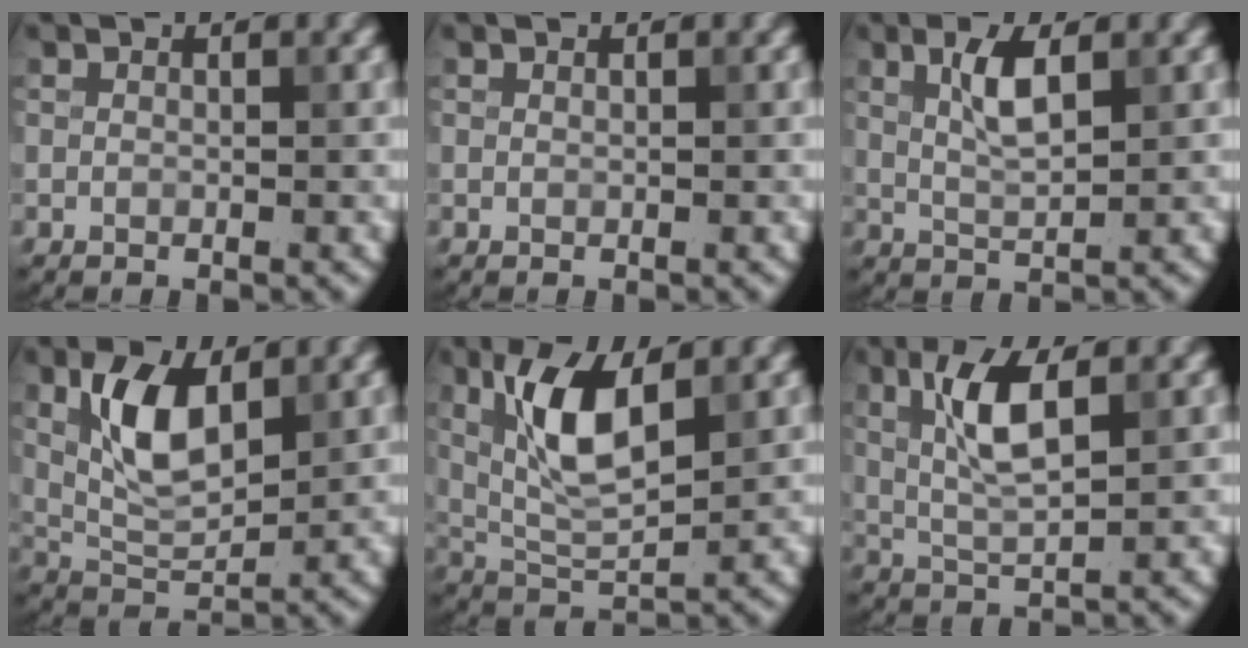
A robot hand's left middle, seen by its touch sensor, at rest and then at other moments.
{"total": 0.0}
{"total": 3.4, "force": [1.2, 1.0, 3.0], "torque": [-0.060, 0.005, 0.023]}
{"total": 6.2, "force": [1.9, 3.0, 5.1], "torque": [-0.104, 0.003, 0.037]}
{"total": 6.7, "force": [2.1, 2.5, 5.9], "torque": [-0.118, 0.000, 0.043]}
{"total": 5.2, "force": [1.5, 1.5, 4.7], "torque": [-0.100, 0.006, 0.029]}